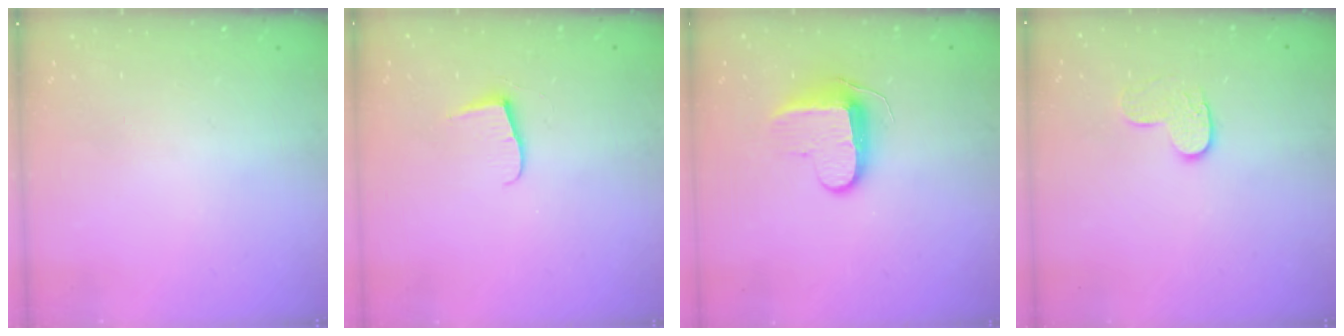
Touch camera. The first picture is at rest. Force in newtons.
{"total": 6.2, "press": 6.2, "slide": 0.5}
{"total": 10.5, "press": 10.4, "slide": 1.0}
{"total": 8.0, "press": 8.0, "slide": 0.4}